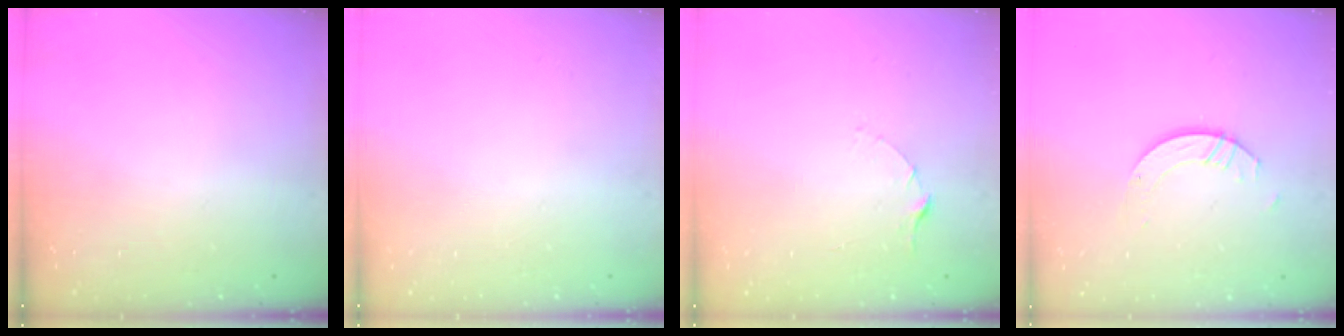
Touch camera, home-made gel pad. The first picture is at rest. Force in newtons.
{"total": 0.0}
{"total": 2.5, "press": 2.5, "slide": 0.3}
{"total": 3.9, "press": 3.9, "slide": 0.3}